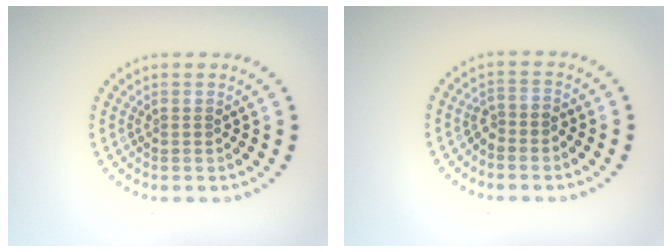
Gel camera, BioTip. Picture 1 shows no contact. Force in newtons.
{"total": 1.6, "press": 1.2, "slide": 1.0}